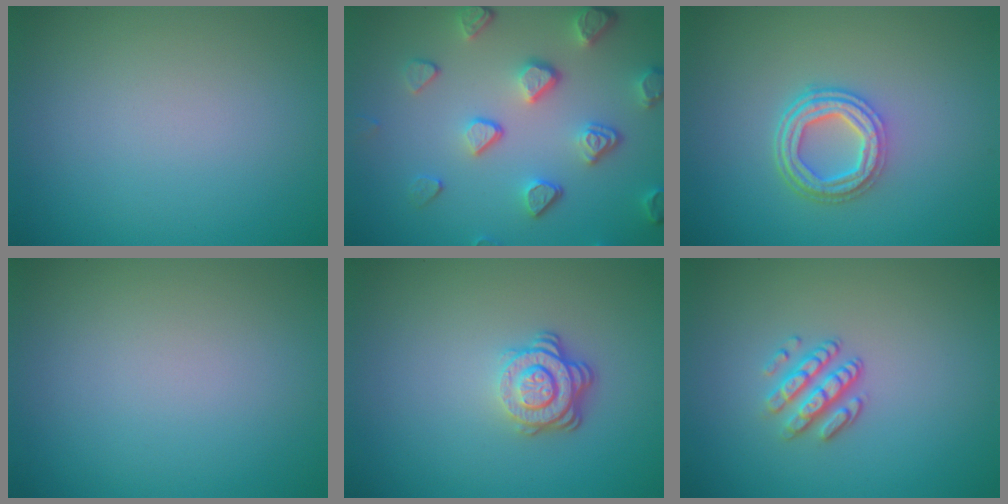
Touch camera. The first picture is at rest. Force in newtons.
{"total": 5.0, "press": 3.9, "slide": 3.1}
{"total": 4.2, "press": 3.1, "slide": 2.8}
{"total": 0.0}
{"total": 3.7, "press": 2.7, "slide": 2.5}
{"total": 2.9, "press": 2.3, "slide": 1.8}